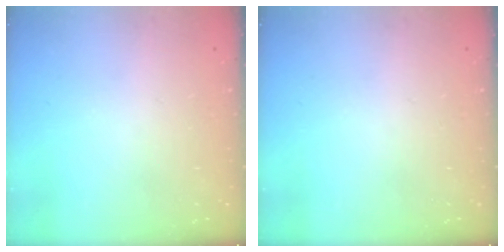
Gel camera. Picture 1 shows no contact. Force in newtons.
{"total": 0.0}